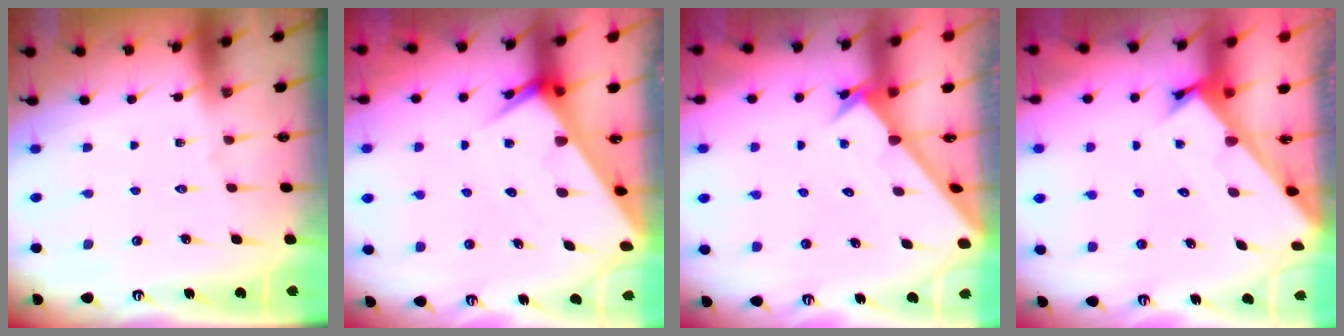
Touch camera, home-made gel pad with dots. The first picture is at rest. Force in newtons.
{"total": 5.7, "press": 5.7, "slide": 0.5}
{"total": 2.5, "press": 2.5, "slide": 0.2}
{"total": 2.6, "press": 2.6, "slide": 0.3}